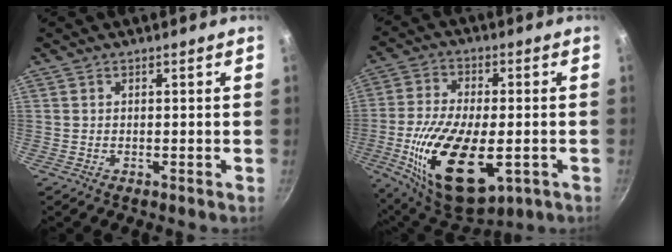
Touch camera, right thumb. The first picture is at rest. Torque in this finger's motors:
{"motor_torque": [0.06, 1.53, 1.76, -0.38, 0.63]}